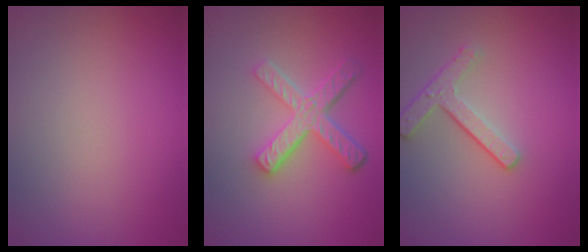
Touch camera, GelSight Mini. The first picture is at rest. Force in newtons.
{"total": 4.9, "press": 3.6, "slide": 3.3}
{"total": 2.9, "press": 2.4, "slide": 1.6}